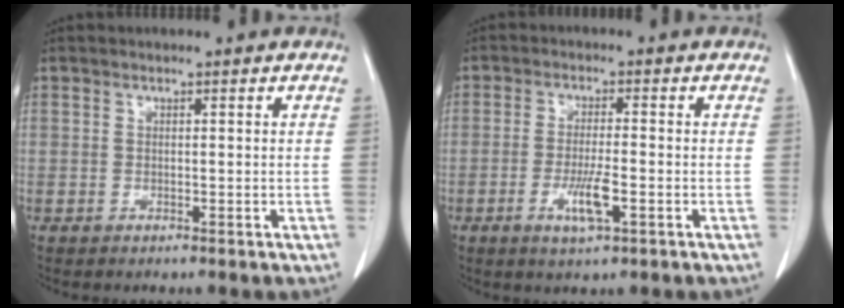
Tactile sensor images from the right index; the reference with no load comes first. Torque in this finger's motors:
{"motor_torque": [1.07, -0.54, 0.49, 0.07]}